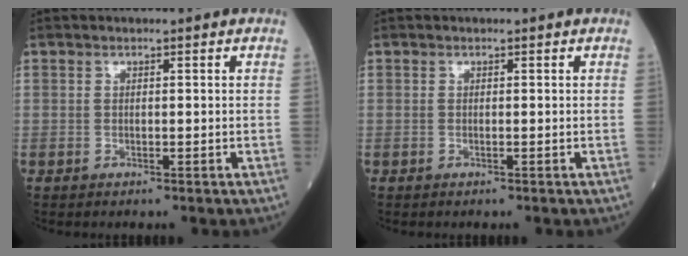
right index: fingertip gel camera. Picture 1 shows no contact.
{"total": 0.0}